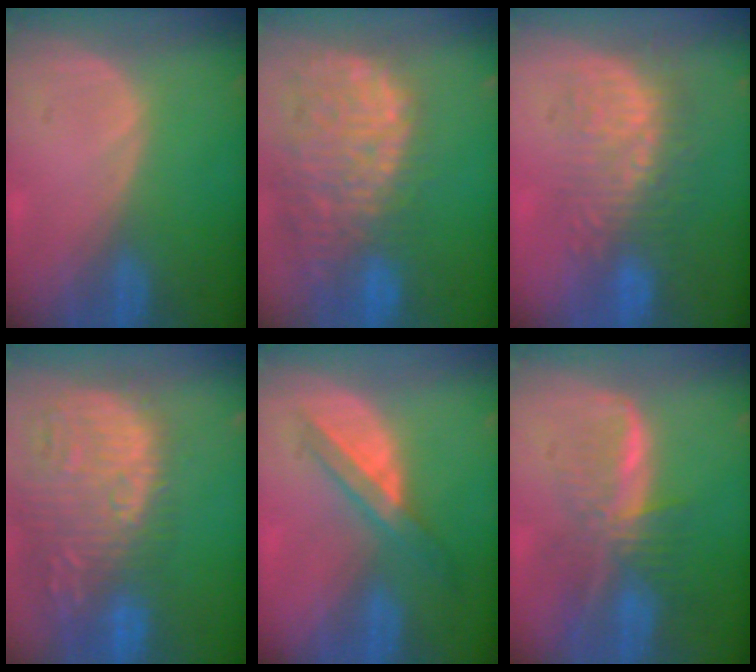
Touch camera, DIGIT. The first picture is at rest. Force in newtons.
{"total": 14.4, "press": 11.9, "slide": 8.2}
{"total": 9.1, "press": 8.6, "slide": 2.8}
{"total": 15.7, "press": 13.1, "slide": 8.6}
{"total": 5.8, "press": 5.2, "slide": 2.6}
{"total": 8.2, "press": 7.0, "slide": 4.3}